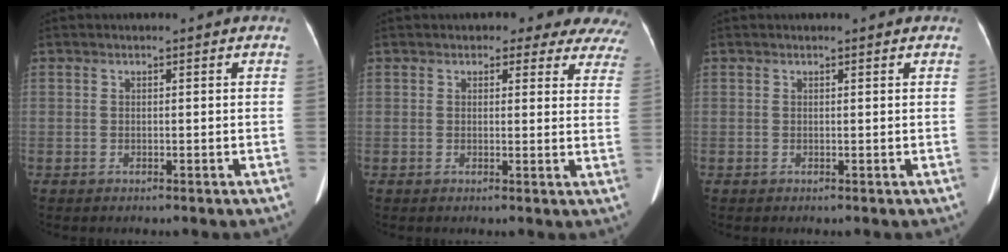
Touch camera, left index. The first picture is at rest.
{"total": 12.2, "force": [11.1, 4.2, 2.5], "torque": [0.017, -0.026, 0.086]}
{"total": 0.9, "force": [0.8, 0.1, 0.4], "torque": [-0.009, 0.006, 0.008]}